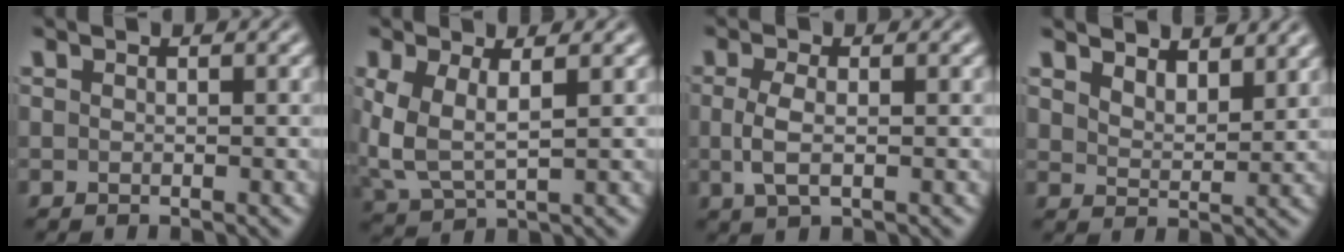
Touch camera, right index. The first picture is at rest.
{"total": 5.2, "force": [0.3, 3.7, 3.6], "torque": [-0.098, -0.025, 0.023]}
{"total": 2.0, "force": [-0.3, 0.3, 1.9], "torque": [-0.045, -0.012, 0.005]}
{"total": 3.4, "force": [3.2, 0.5, 0.9], "torque": [-0.011, -0.012, 0.059]}